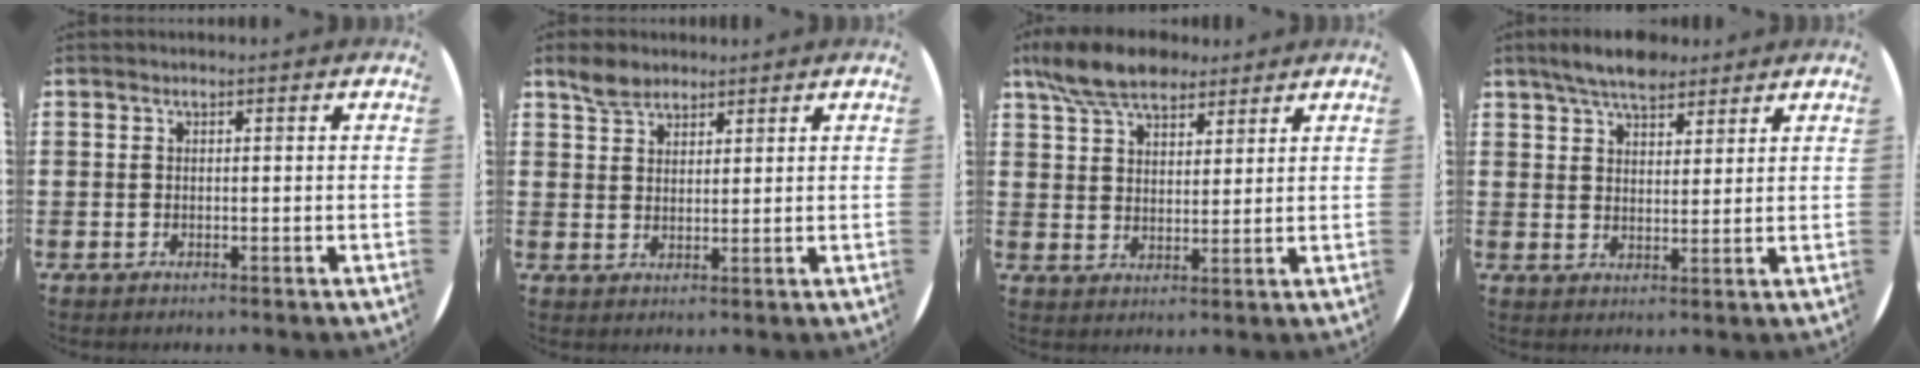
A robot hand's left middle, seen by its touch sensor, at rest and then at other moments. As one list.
[{"total": 3.8, "force": [3.2, 1.9, 0.9], "torque": [-0.017, 0.002, 0.059]}, {"total": 7.8, "force": [6.4, 3.3, 3.0], "torque": [-0.080, -0.005, 0.121]}, {"total": 5.6, "force": [4.9, 1.8, 2.1], "torque": [-0.044, -0.010, 0.089]}]